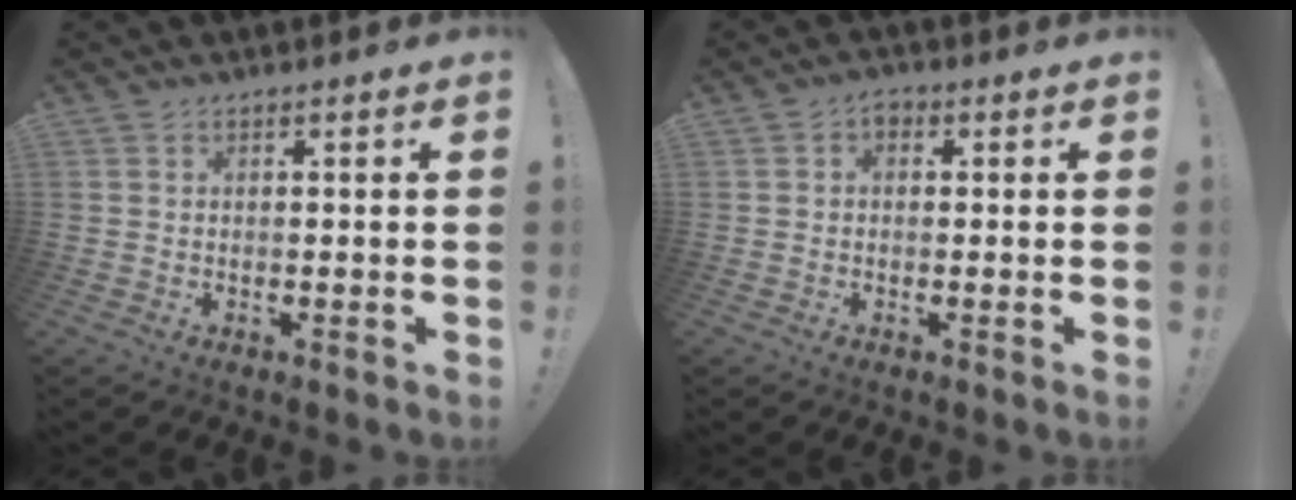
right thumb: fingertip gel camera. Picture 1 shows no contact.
{"total": 2.1, "force": [-0.4, 1.6, 1.3], "torque": [-0.031, 0.009, -0.007]}